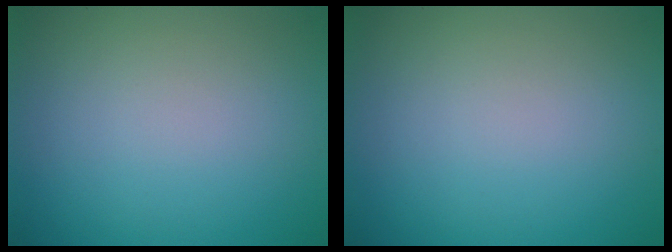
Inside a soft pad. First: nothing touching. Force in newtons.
{"total": 0.0}